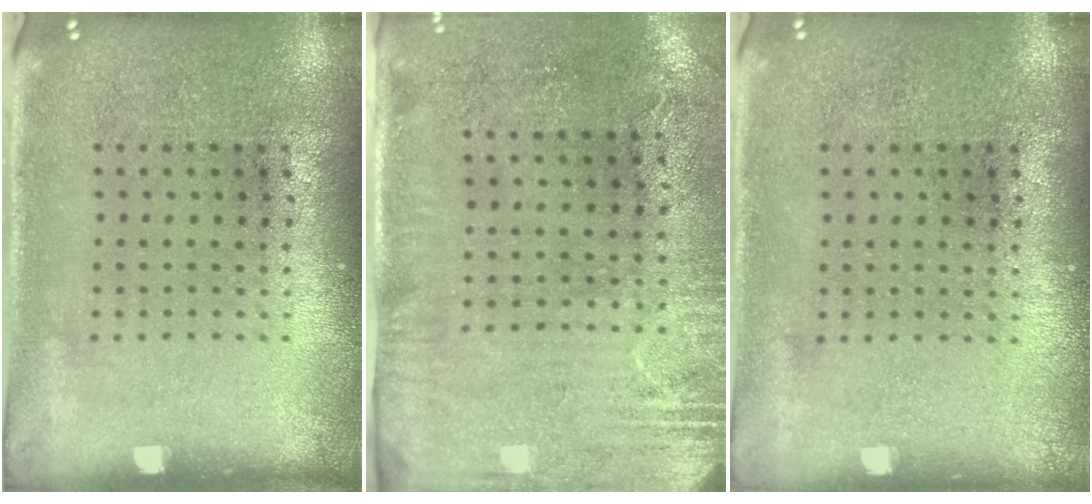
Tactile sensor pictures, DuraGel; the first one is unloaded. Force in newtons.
{"total": 2.9, "press": 2.4, "slide": 1.7}
{"total": 0.0}